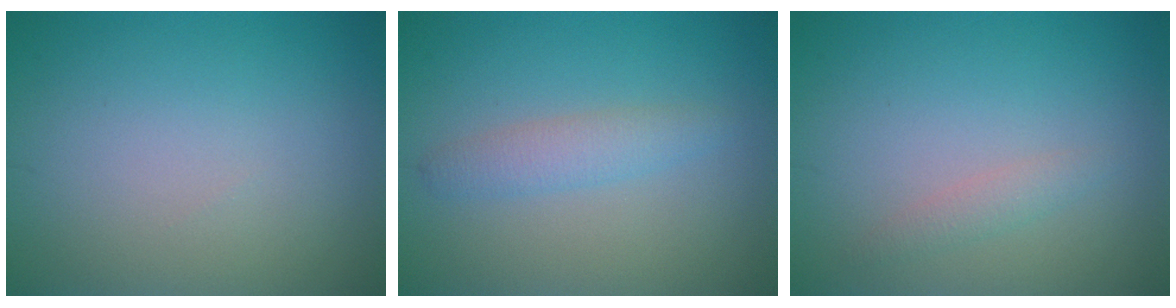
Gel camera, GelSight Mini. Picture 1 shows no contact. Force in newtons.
{"total": 2.1, "press": 2.1, "slide": 0.2}
{"total": 1.2, "press": 1.2, "slide": 0.1}